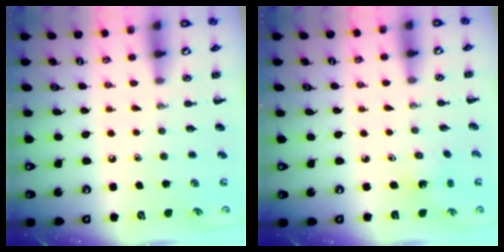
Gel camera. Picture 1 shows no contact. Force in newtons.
{"total": 1.5, "press": 1.4, "slide": 0.5}